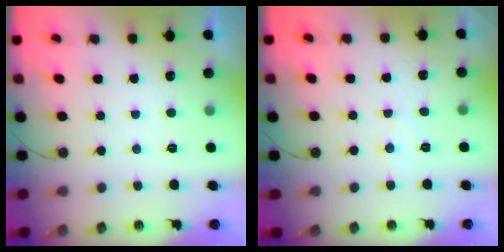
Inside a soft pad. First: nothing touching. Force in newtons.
{"total": 4.7, "press": 4.6, "slide": 0.7}